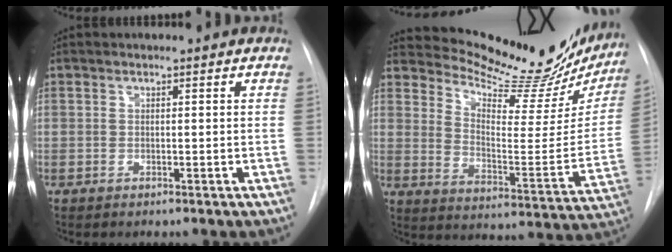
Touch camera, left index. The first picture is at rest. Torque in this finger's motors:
{"motor_torque": [1.02, -1.12, 0.05, 0.00]}